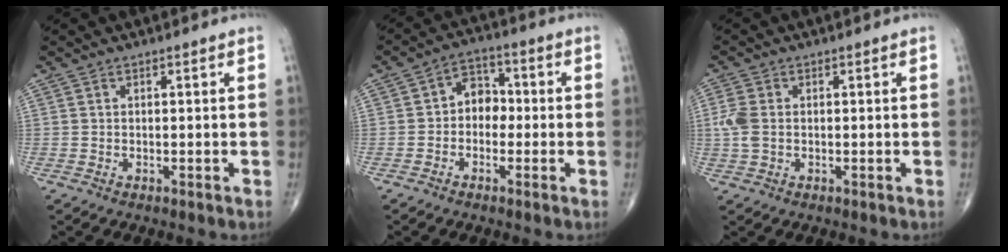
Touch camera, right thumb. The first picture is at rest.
{"total": 5.7, "force": [-0.8, 4.4, 3.4], "torque": [-0.023, 0.025, -0.030]}
{"total": 4.1, "force": [0.0, 2.7, 3.1], "torque": [-0.091, 0.004, -0.002]}